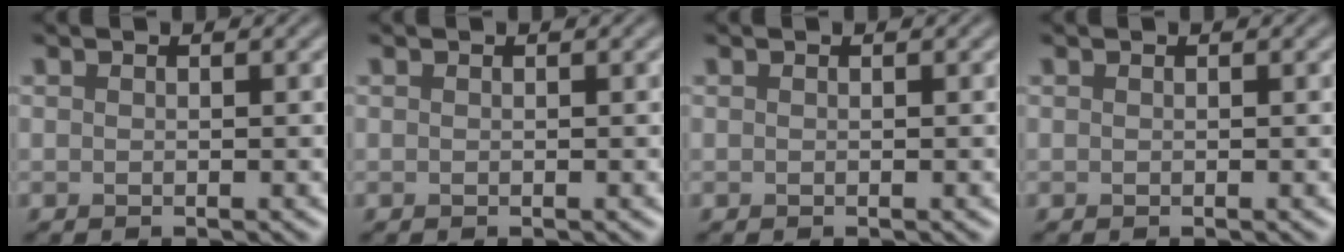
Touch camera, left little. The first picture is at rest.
{"total": 0.0}
{"total": 0.0}
{"total": 0.0}